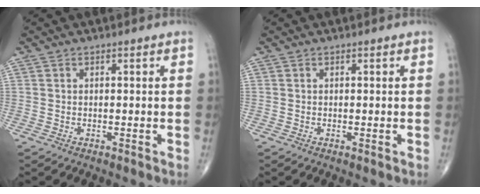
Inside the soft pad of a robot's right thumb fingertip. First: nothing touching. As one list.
[{"total": 0.0}]